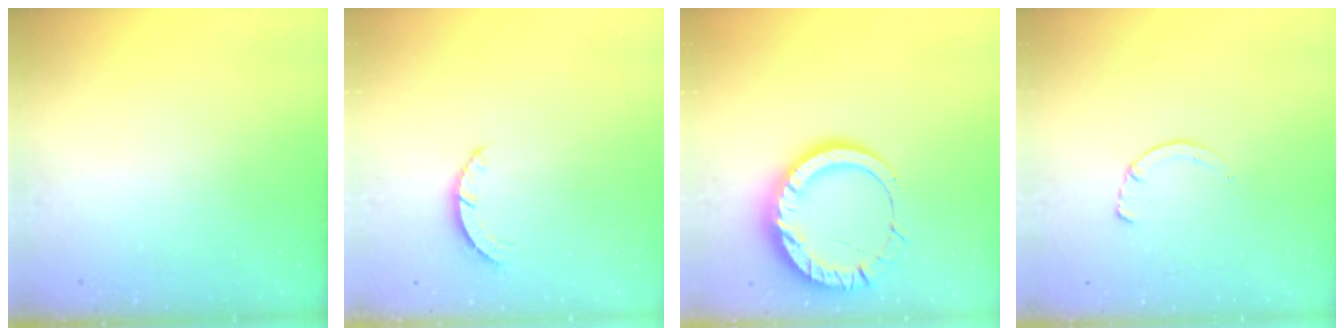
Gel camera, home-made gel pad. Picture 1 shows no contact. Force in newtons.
{"total": 2.8, "press": 2.8, "slide": 0.4}
{"total": 14.0, "press": 13.9, "slide": 1.4}
{"total": 1.8, "press": 1.7, "slide": 0.3}